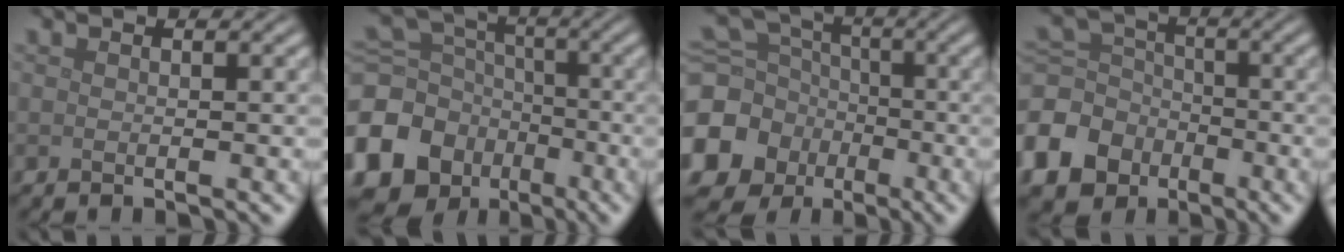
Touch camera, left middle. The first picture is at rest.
{"total": 14.3, "force": [-6.4, 11.9, 4.6], "torque": [-0.141, -0.042, -0.121]}
{"total": 14.1, "force": [-5.1, 12.4, 4.5], "torque": [-0.156, -0.052, -0.112]}
{"total": 9.5, "force": [-4.5, 7.8, 3.1], "torque": [-0.095, -0.020, -0.098]}